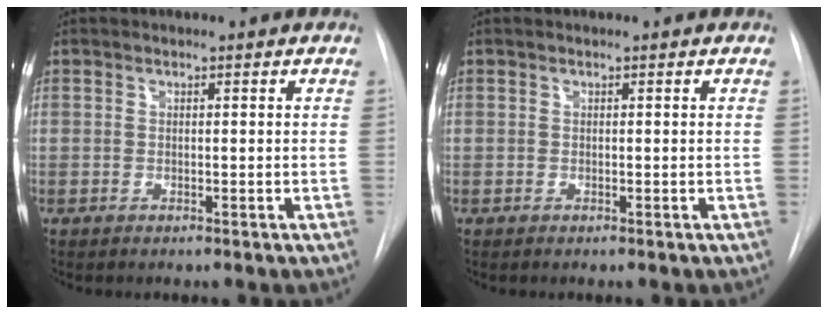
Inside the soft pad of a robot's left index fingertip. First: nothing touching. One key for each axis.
{"total": 0.0}